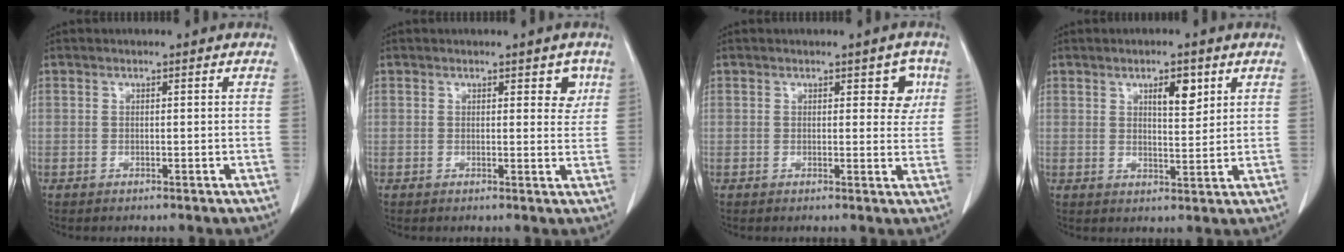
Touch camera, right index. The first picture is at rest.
{"total": 2.8, "force": [1.4, 1.4, 2.0], "torque": [-0.015, -0.003, 0.014]}
{"total": 3.7, "force": [1.5, 2.0, 2.7], "torque": [-0.018, 0.004, 0.015]}
{"total": 4.6, "force": [2.3, 1.5, 3.7], "torque": [-0.059, -0.002, 0.039]}